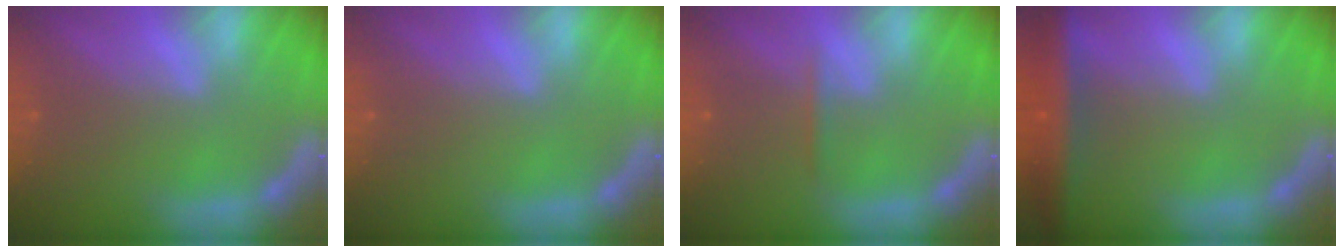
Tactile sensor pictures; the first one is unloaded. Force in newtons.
{"total": 0.0}
{"total": 0.9}
{"total": 6.4}